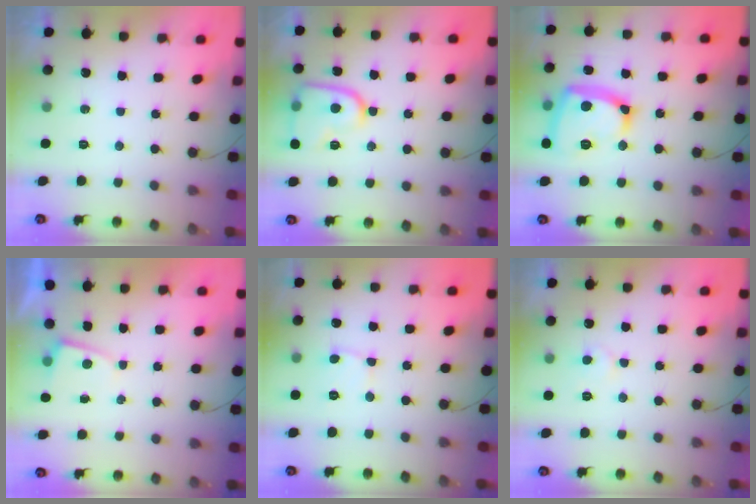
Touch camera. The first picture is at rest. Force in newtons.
{"total": 11.8, "press": 11.7, "slide": 0.7}
{"total": 16.8, "press": 16.7, "slide": 1.6}
{"total": 1.0, "press": 1.0, "slide": 0.3}
{"total": 2.9, "press": 2.9, "slide": 0.2}
{"total": 4.1, "press": 4.1, "slide": 0.3}